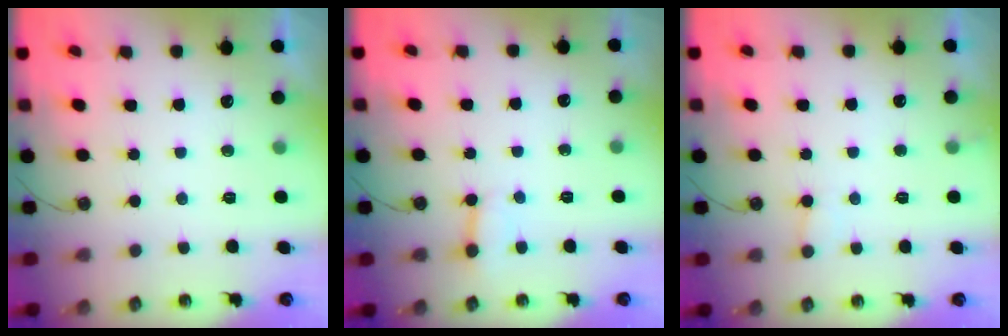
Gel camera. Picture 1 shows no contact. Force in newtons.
{"total": 3.0, "press": 3.0, "slide": 0.2}
{"total": 6.3, "press": 6.3, "slide": 0.3}